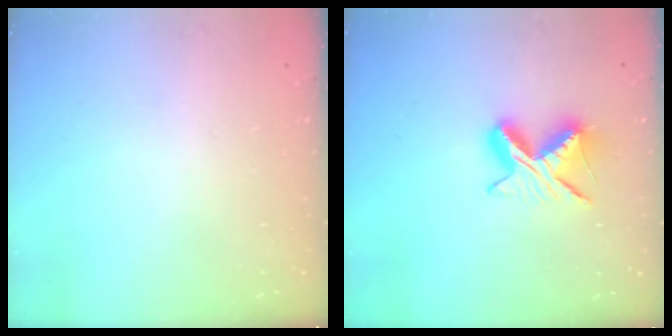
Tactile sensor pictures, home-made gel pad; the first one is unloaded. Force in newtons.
{"total": 9.3, "press": 9.3, "slide": 0.8}